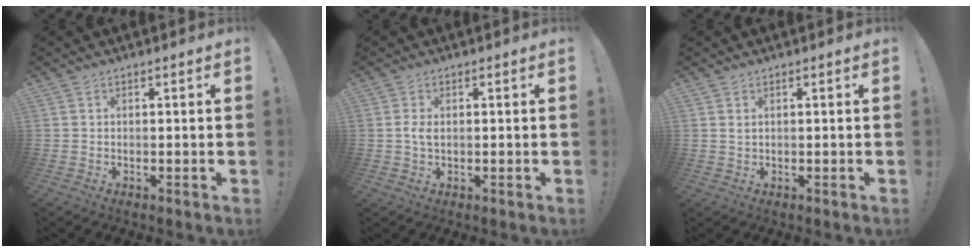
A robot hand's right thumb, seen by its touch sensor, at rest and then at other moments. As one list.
[{"total": 2.3, "force": [-0.3, 1.2, 2.0], "torque": [-0.043, 0.004, -0.008]}, {"total": 0.8, "force": [0.3, 0.3, 0.7], "torque": [-0.015, 0.002, 0.005]}]